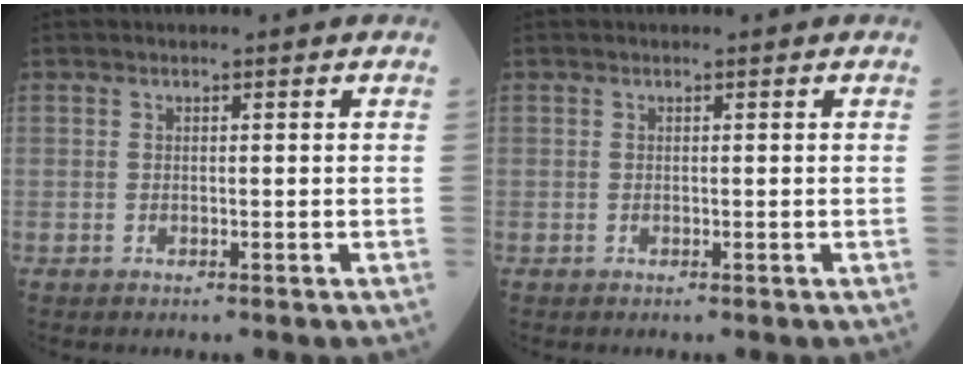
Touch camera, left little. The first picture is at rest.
{"total": 0.0}